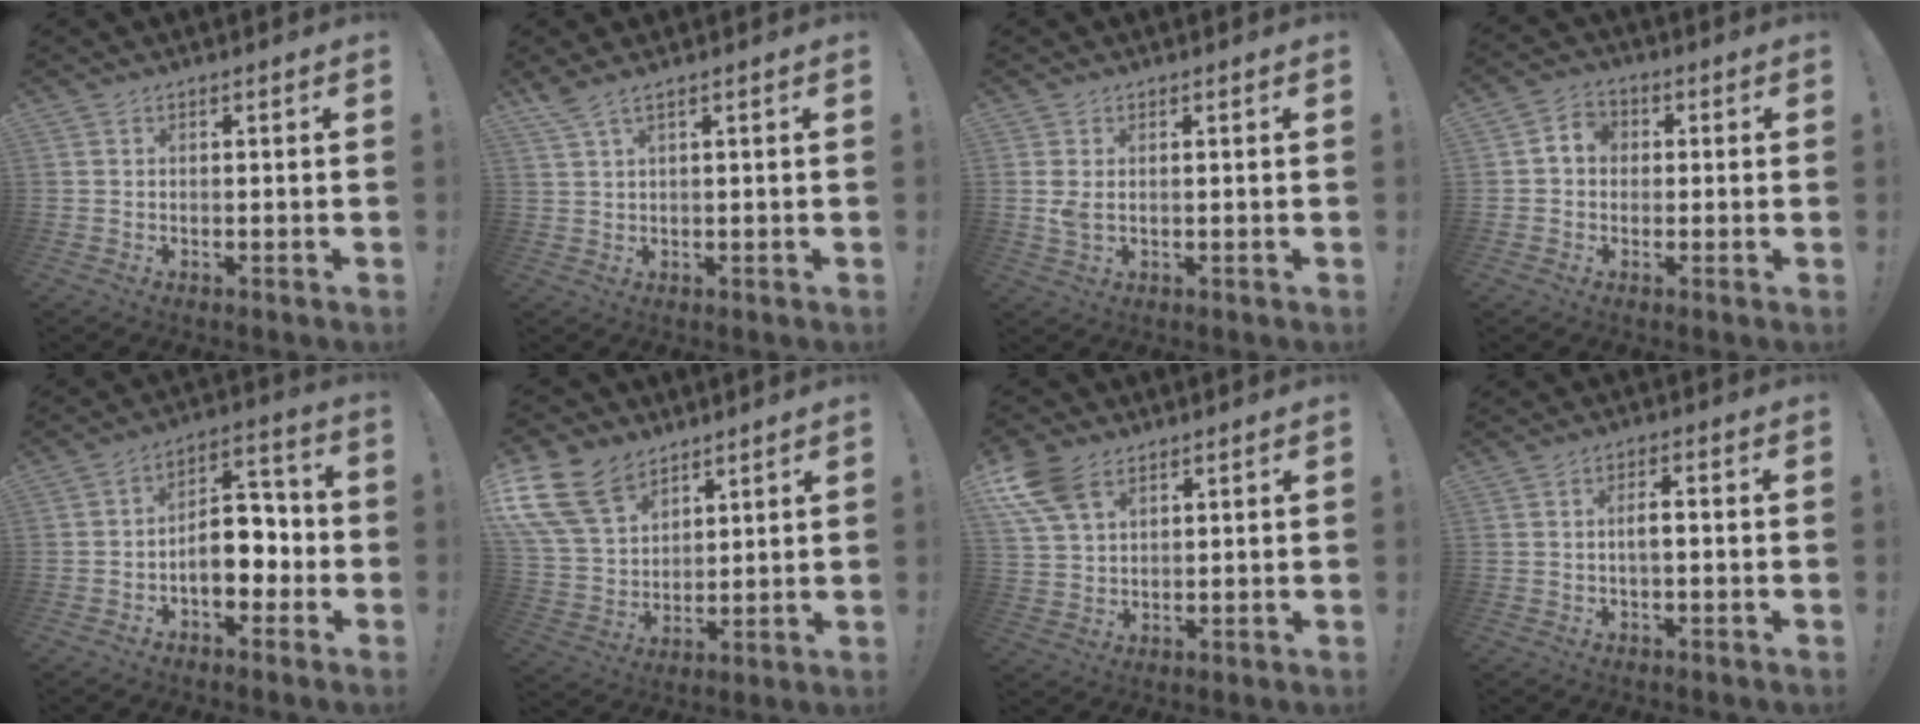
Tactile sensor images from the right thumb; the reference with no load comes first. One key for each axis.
{"total": 3.1, "fx": 2.3, "fy": 0.2, "fz": 2.1, "tx": -0.044, "ty": -0.008, "tz": 0.040}
{"total": 2.9, "fx": 0.7, "fy": 1.4, "fz": 2.4, "tx": -0.044, "ty": 0.003, "tz": 0.013}
{"total": 4.7, "fx": 0.0, "fy": 4.0, "fz": 2.5, "tx": -0.048, "ty": 0.015, "tz": 0.003}
{"total": 11.9, "fx": -3.3, "fy": 7.8, "fz": 8.4, "tx": -0.129, "ty": 0.026, "tz": -0.053}
{"total": 17.7, "fx": 10.8, "fy": 11.0, "fz": 8.8, "tx": -0.175, "ty": -0.065, "tz": 0.208}
{"total": 10.7, "fx": 5.5, "fy": 6.5, "fz": 6.4, "tx": -0.131, "ty": -0.014, "tz": 0.109}
{"total": 3.2, "fx": -0.7, "fy": 0.7, "fz": 3.0, "tx": -0.060, "ty": 0.007, "tz": -0.012}